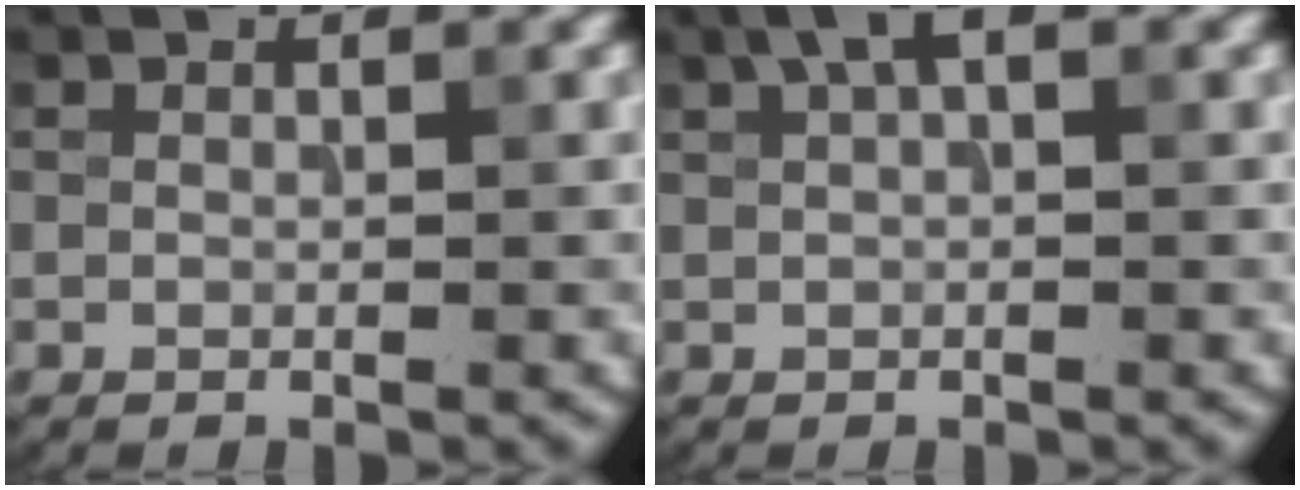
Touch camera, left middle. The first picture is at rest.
{"total": 2.4, "force": [1.2, 0.8, 1.9], "torque": [-0.034, 0.007, 0.021]}